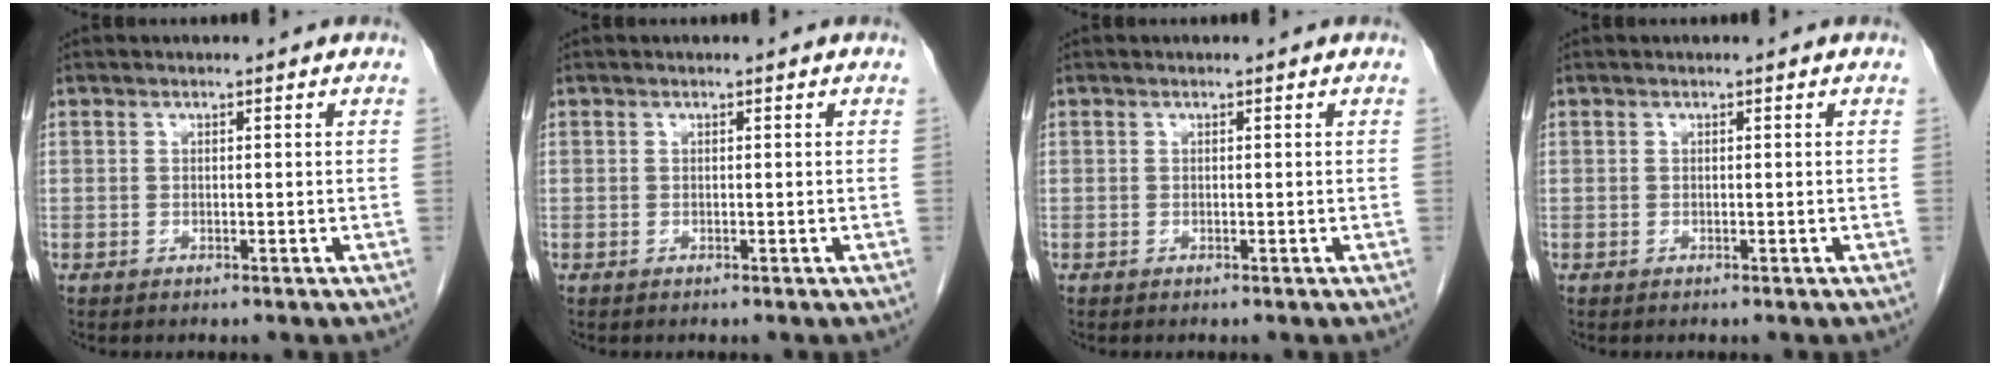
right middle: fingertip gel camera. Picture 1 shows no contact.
{"total": 0.0}
{"total": 0.0}
{"total": 0.0}